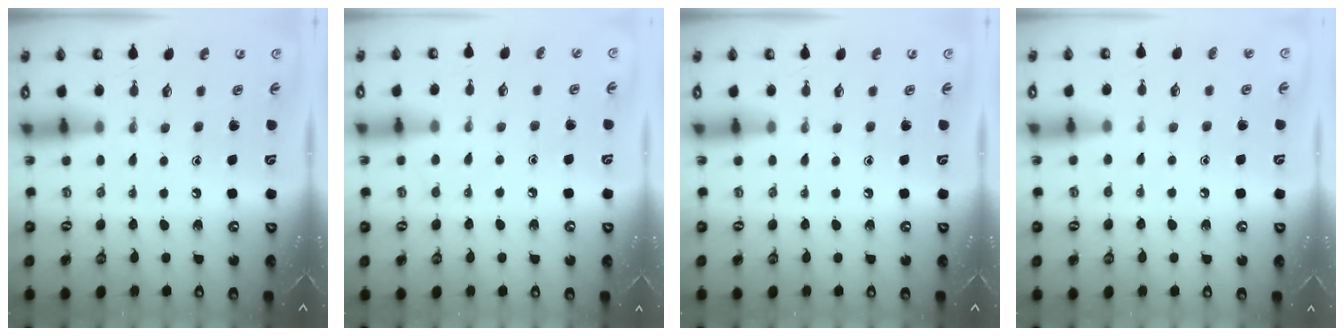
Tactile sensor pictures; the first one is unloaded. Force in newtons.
{"total": 5.8, "press": 5.7, "slide": 0.7}
{"total": 0.0}
{"total": 4.1, "press": 4.1, "slide": 0.5}